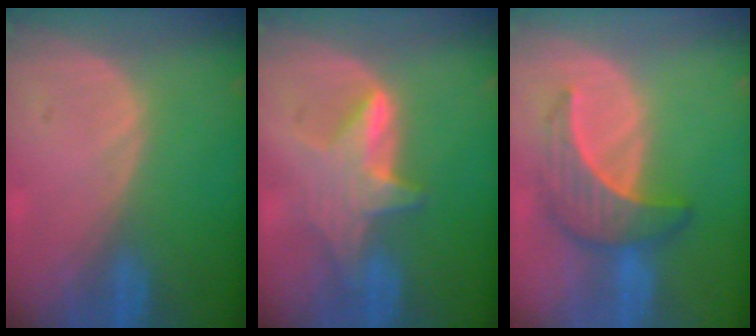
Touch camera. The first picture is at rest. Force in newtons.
{"total": 6.0, "press": 5.9, "slide": 0.9}
{"total": 6.6, "press": 6.5, "slide": 1.2}